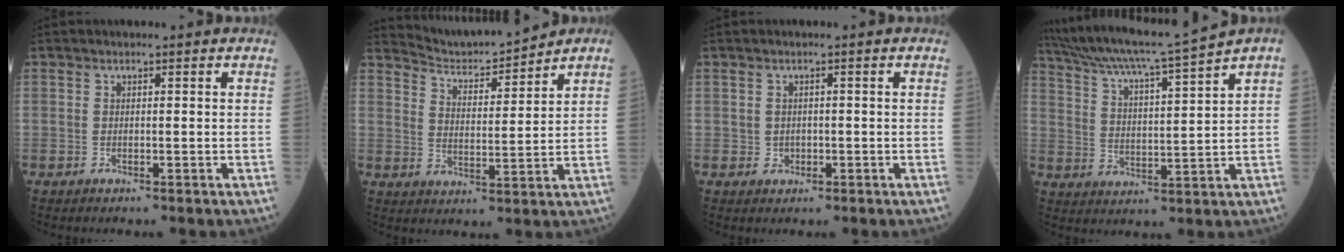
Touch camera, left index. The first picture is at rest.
{"total": 8.1, "force": [8.0, 0.1, 0.9], "torque": [-0.030, 0.005, 0.146]}
{"total": 1.3, "force": [-0.2, 1.2, 0.5], "torque": [-0.009, 0.002, 0.001]}
{"total": 14.5, "force": [12.6, -2.0, 6.9], "torque": [-0.126, -0.008, 0.208]}